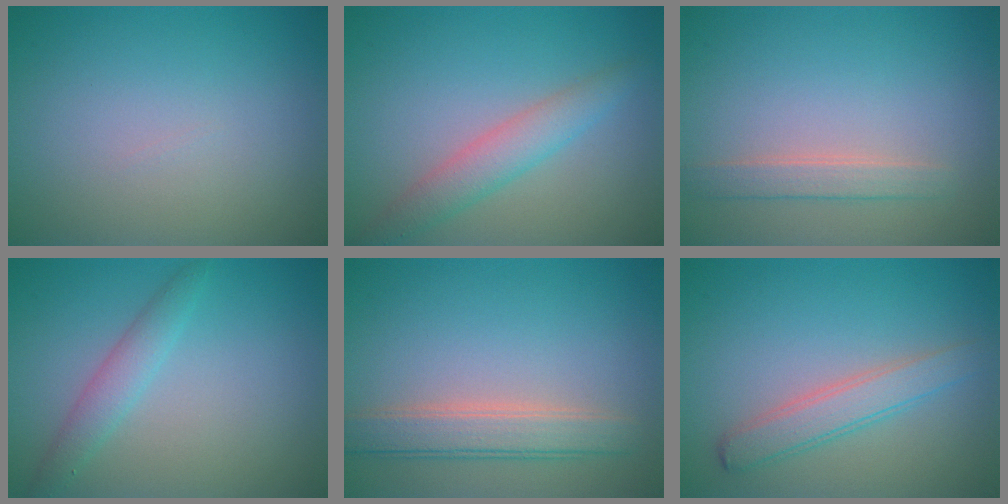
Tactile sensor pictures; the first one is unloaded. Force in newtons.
{"total": 3.1, "press": 3.1, "slide": 0.2}
{"total": 1.9, "press": 1.9, "slide": 0.3}
{"total": 2.2, "press": 2.2, "slide": 0.1}
{"total": 3.7, "press": 3.7, "slide": 0.3}
{"total": 2.9, "press": 2.9, "slide": 0.1}